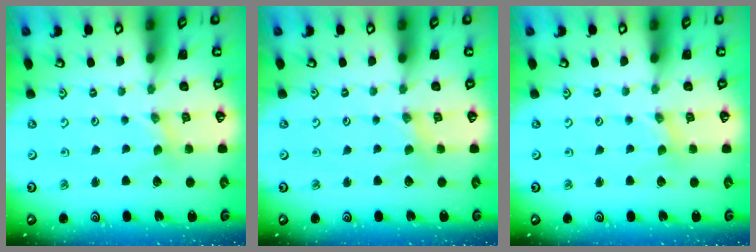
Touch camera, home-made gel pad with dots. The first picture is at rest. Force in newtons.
{"total": 1.5, "press": 1.5, "slide": 0.2}
{"total": 0.0}